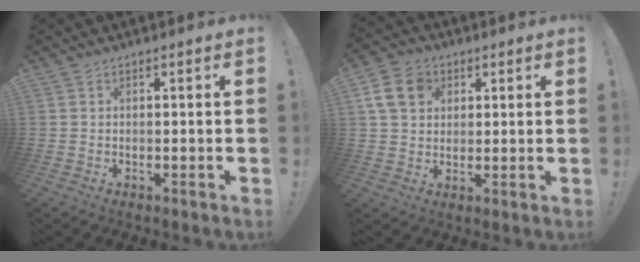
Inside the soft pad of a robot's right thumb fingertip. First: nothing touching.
{"total": 11.6, "force": [4.1, 9.0, 6.0], "torque": [-0.104, -0.007, 0.086]}